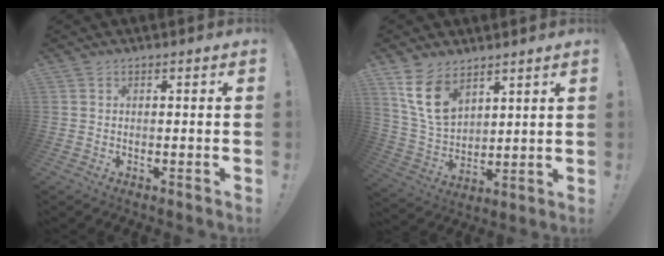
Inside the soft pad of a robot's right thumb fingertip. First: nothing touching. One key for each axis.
{"total": 11.3, "fx": 6.6, "fy": 6.8, "fz": 6.1, "tx": -0.125, "ty": -0.032, "tz": 0.132}